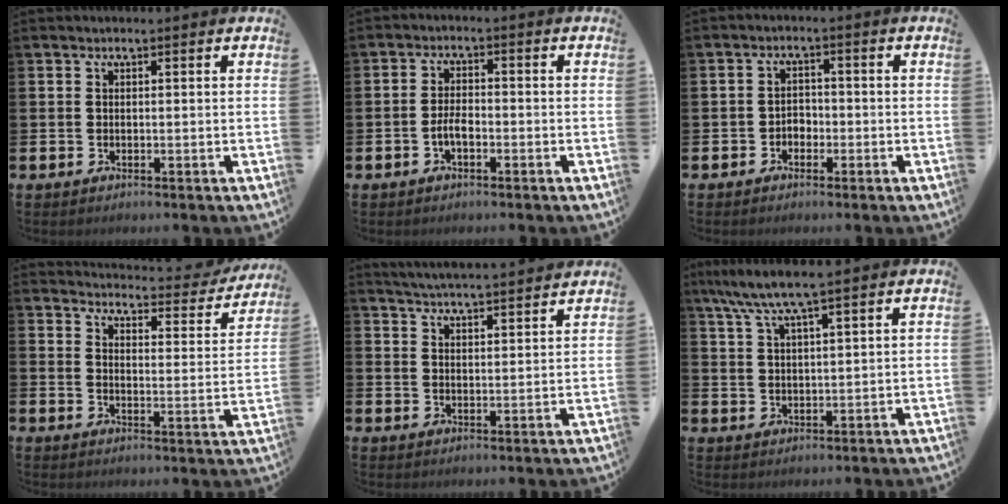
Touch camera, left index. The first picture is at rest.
{"total": 2.7, "force": [-1.0, 1.2, 2.2], "torque": [-0.040, 0.004, -0.020]}
{"total": 2.0, "force": [-1.3, 1.4, 0.5], "torque": [-0.012, 0.006, -0.030]}
{"total": 3.6, "force": [3.4, 0.6, 0.7], "torque": [-0.030, -0.034, 0.051]}
{"total": 4.8, "force": [4.7, -0.4, 0.4], "torque": [-0.019, -0.035, 0.083]}
{"total": 6.0, "force": [5.0, 0.1, 3.3], "torque": [-0.083, -0.013, 0.088]}